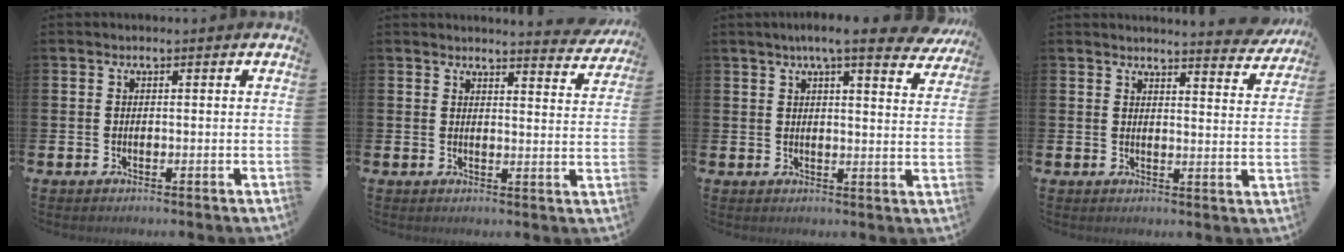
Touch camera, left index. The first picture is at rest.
{"total": 3.7, "force": [3.7, -0.1, 0.2], "torque": [0.007, -0.030, 0.061]}
{"total": 6.4, "force": [5.5, 0.5, 3.3], "torque": [-0.059, -0.021, 0.092]}
{"total": 4.0, "force": [4.0, -0.2, 0.3], "torque": [0.004, -0.033, 0.066]}